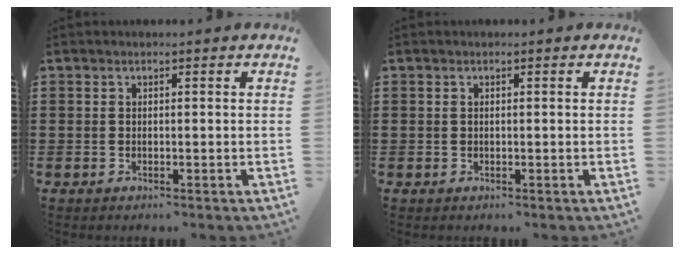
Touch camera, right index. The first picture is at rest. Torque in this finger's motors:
{"motor_torque": [-0.13, 0.23, -0.03, -0.01]}